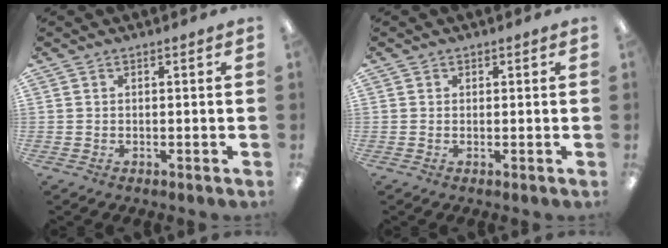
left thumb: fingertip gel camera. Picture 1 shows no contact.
{"total": 0.6, "force": [0.0, 0.5, -0.2], "torque": [0.004, 0.002, 0.000]}